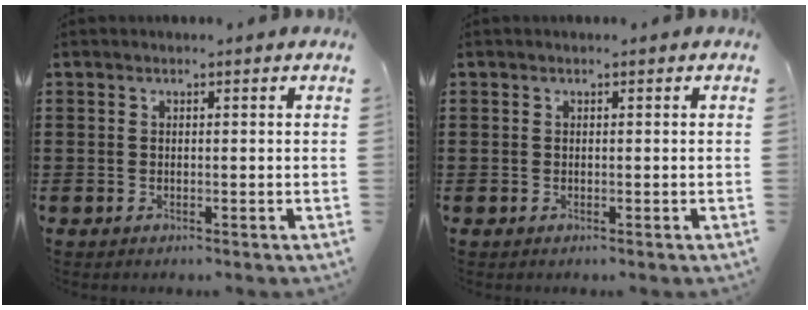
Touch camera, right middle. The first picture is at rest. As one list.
[{"total": 0.0}]